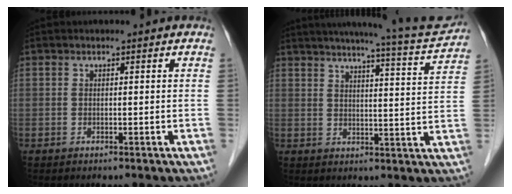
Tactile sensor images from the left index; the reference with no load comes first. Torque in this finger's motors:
{"motor_torque": [0.62, -0.87, 0.21, 0.08]}